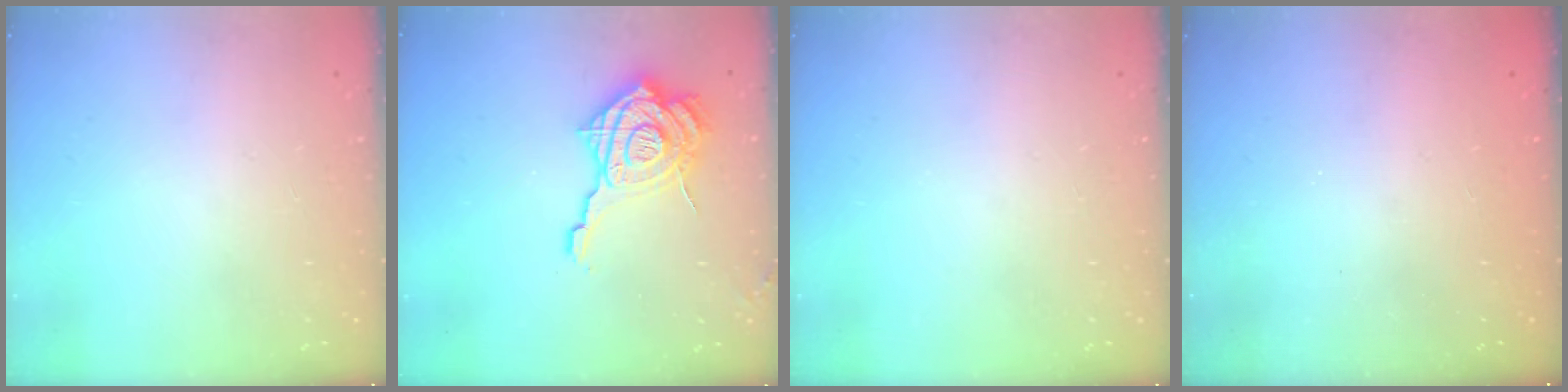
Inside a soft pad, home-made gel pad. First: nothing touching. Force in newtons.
{"total": 19.5, "press": 19.4, "slide": 2.0}
{"total": 0.0}
{"total": 2.3, "press": 2.2, "slide": 0.8}